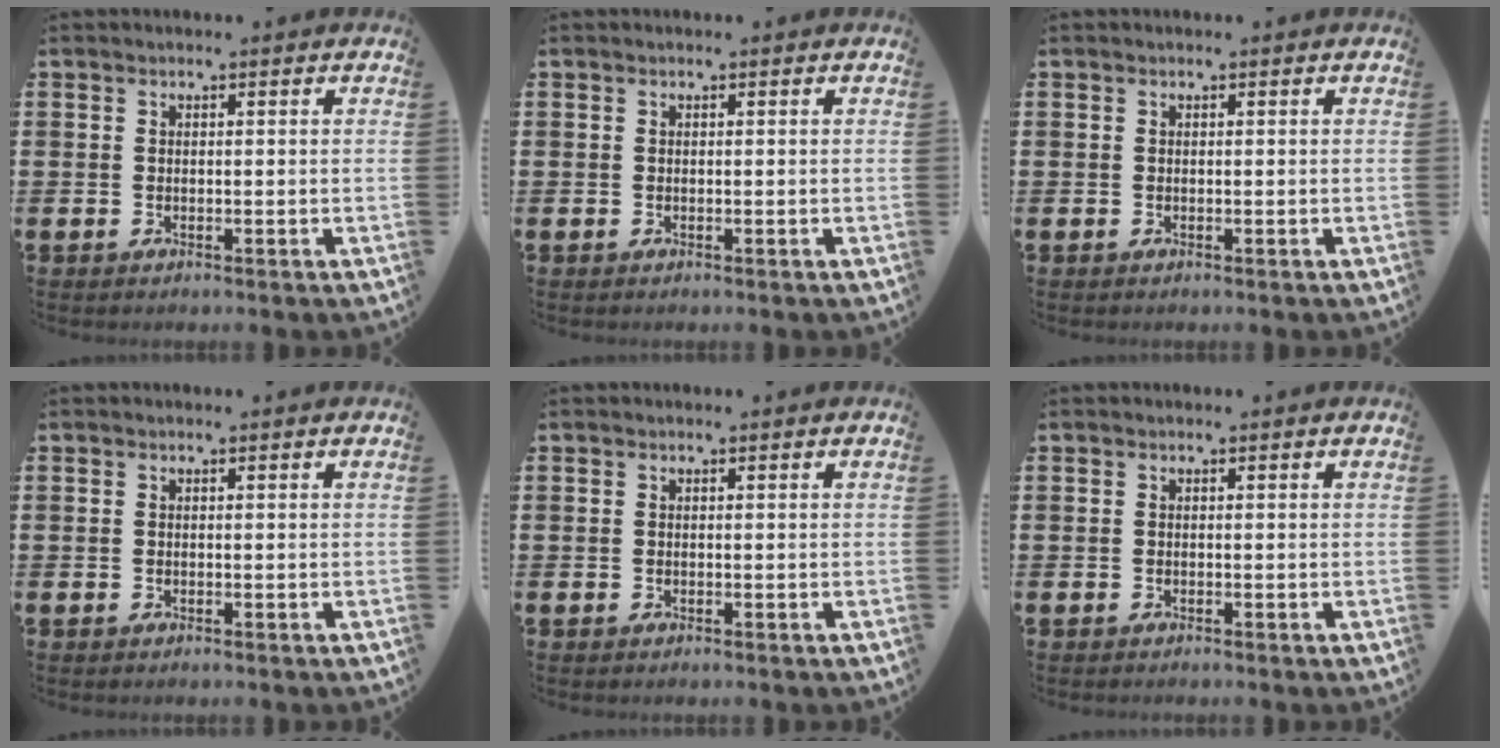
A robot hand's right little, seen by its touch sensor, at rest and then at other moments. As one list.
[{"total": 0.0}, {"total": 0.0}, {"total": 0.0}, {"total": 0.0}, {"total": 0.0}]